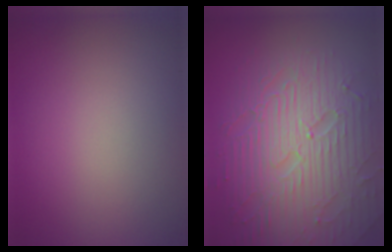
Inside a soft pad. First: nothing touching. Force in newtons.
{"total": 8.8, "press": 6.3, "slide": 6.1}